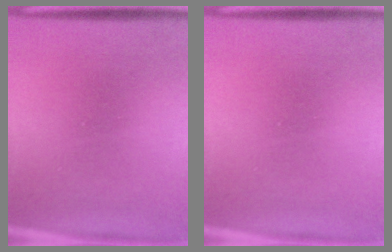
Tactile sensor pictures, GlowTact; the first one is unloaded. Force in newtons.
{"total": 0.0}